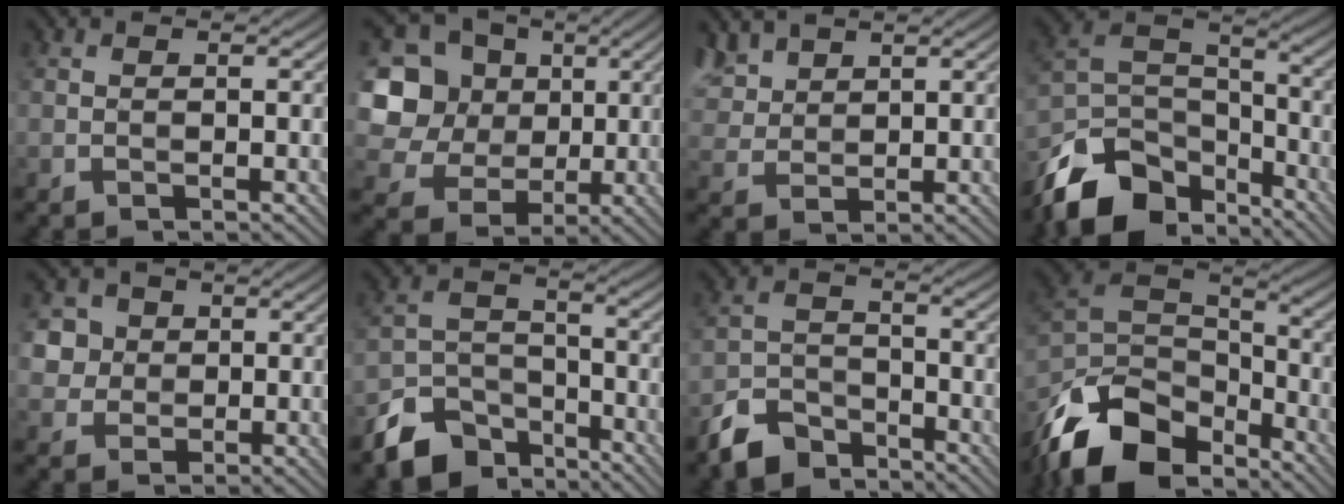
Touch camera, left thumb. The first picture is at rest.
{"total": 12.9, "force": [3.0, 11.3, 5.5], "torque": [-0.208, 0.036, 0.064]}
{"total": 5.3, "force": [4.0, 2.7, 2.2], "torque": [-0.074, 0.011, 0.087]}
{"total": 12.0, "force": [-8.7, 6.1, 5.6], "torque": [-0.118, -0.001, -0.166]}
{"total": 4.3, "force": [1.4, 4.0, 1.0], "torque": [-0.047, 0.001, 0.030]}
{"total": 8.2, "force": [-6.0, 4.7, 3.0], "torque": [-0.063, -0.009, -0.120]}
{"total": 6.0, "force": [-4.9, 2.7, 1.9], "torque": [-0.044, 0.000, -0.106]}
{"total": 13.1, "force": [-9.1, 6.6, 6.6], "torque": [-0.157, -0.003, -0.183]}